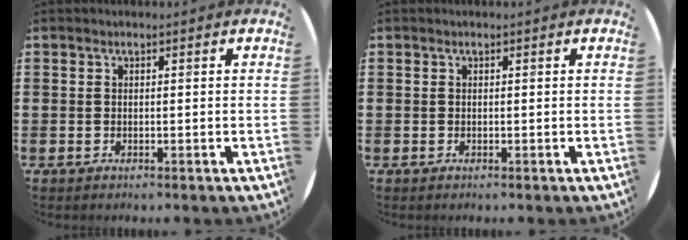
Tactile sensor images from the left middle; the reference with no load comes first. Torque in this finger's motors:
{"motor_torque": [0.96, -1.12, 0.06, 0.02]}